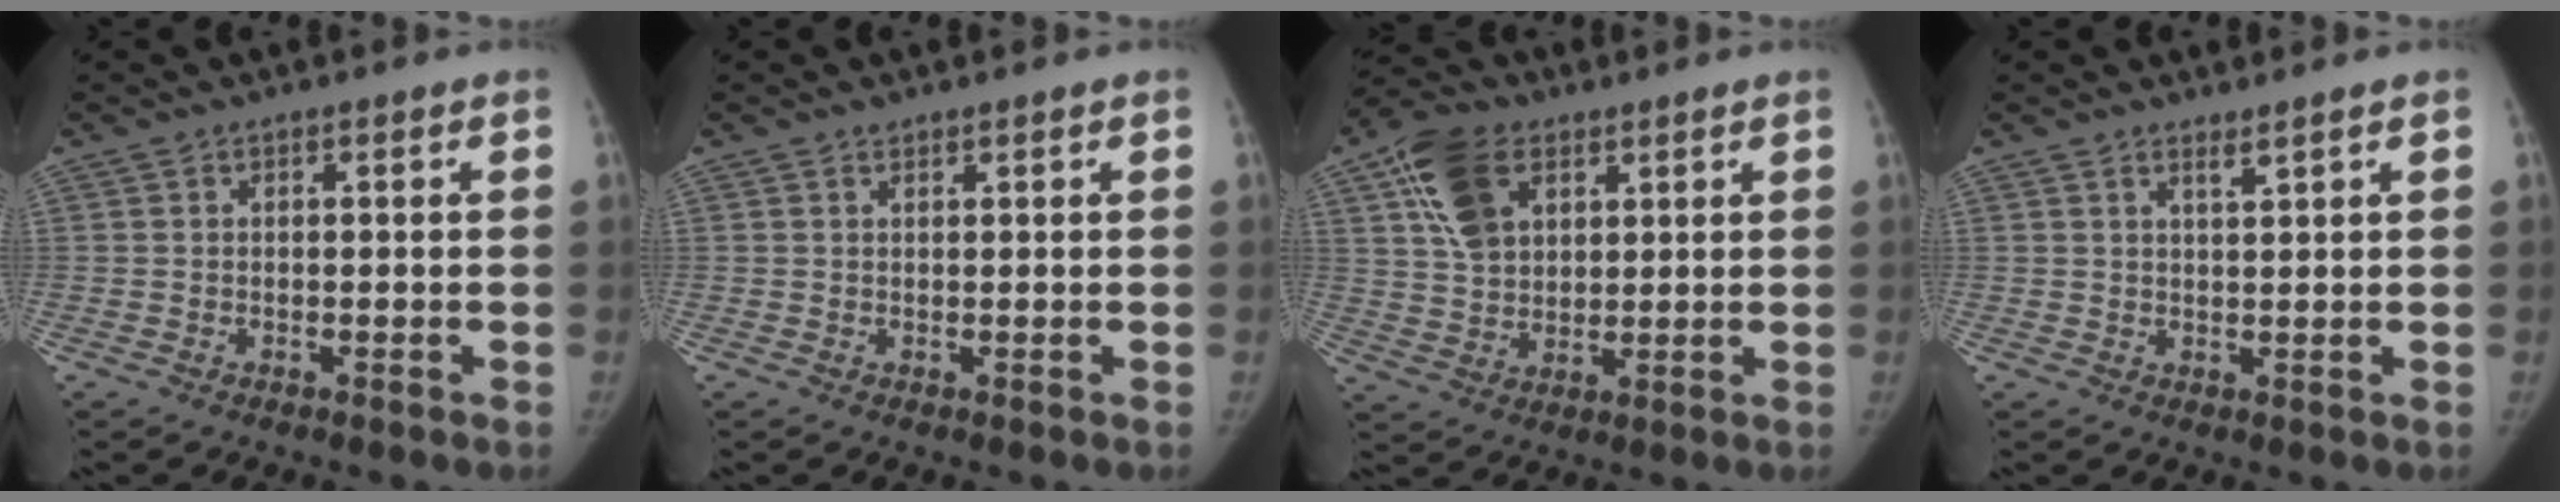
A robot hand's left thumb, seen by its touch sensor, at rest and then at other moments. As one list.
[{"total": 0.6, "force": [0.5, 0.3, 0.1], "torque": [0.003, -0.004, 0.006]}, {"total": 11.9, "force": [5.1, 7.9, 7.2], "torque": [-0.114, -0.006, 0.096]}, {"total": 1.6, "force": [1.3, 0.2, 0.9], "torque": [-0.012, -0.013, 0.025]}]